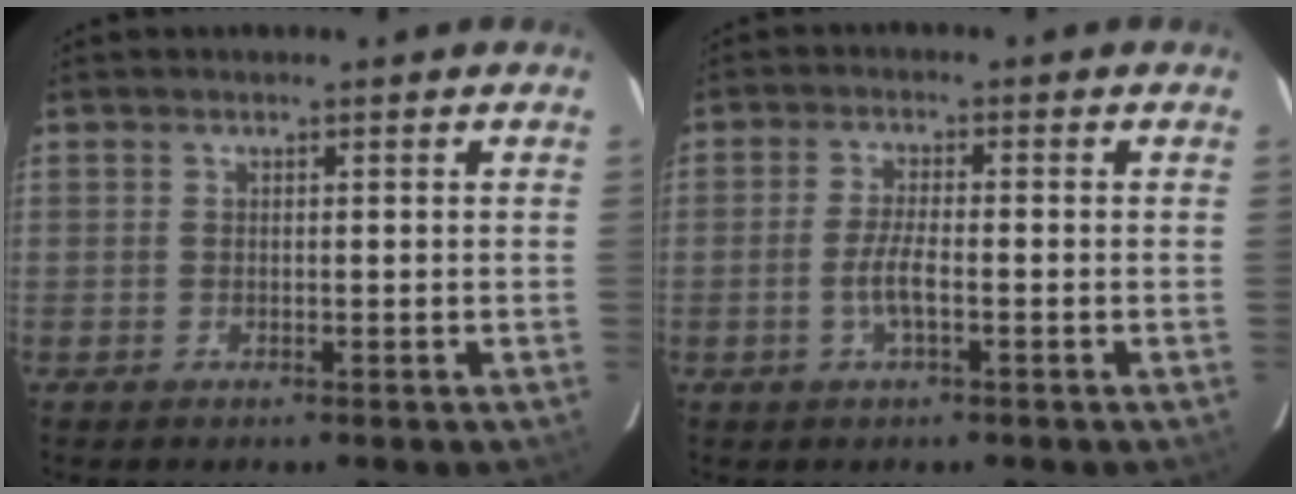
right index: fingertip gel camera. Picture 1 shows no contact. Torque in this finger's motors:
{"motor_torque": [0.44, -0.35, 0.23, 0.06]}